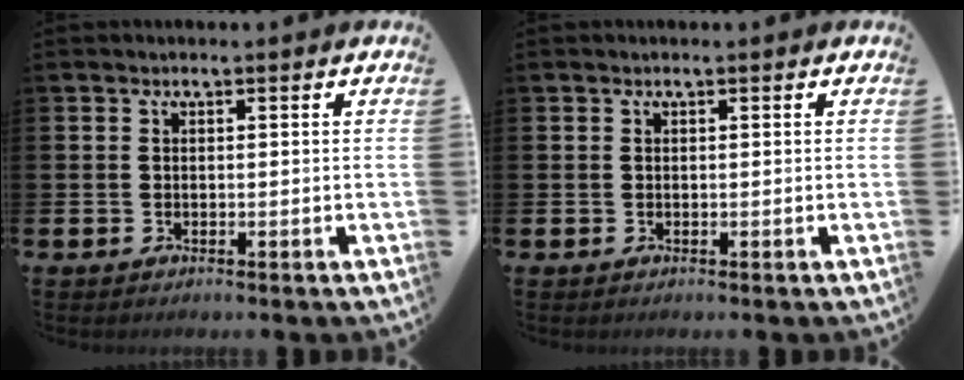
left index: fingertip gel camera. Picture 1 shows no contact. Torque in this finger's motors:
{"motor_torque": [-0.21, -0.34, 0.04, 0.01]}